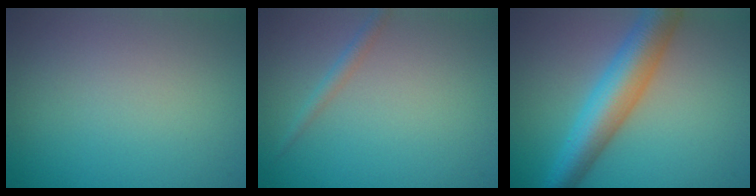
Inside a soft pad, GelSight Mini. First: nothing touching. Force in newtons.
{"total": 1.2, "press": 1.2, "slide": 0.1}
{"total": 7.0, "press": 7.0, "slide": 0.1}